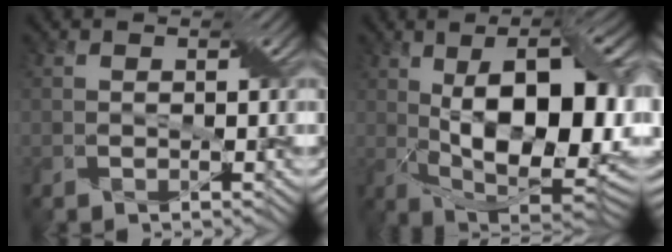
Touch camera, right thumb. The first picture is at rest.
{"total": 16.5, "force": [1.1, 7.7, 14.5], "torque": [-0.215, 0.001, 0.017]}